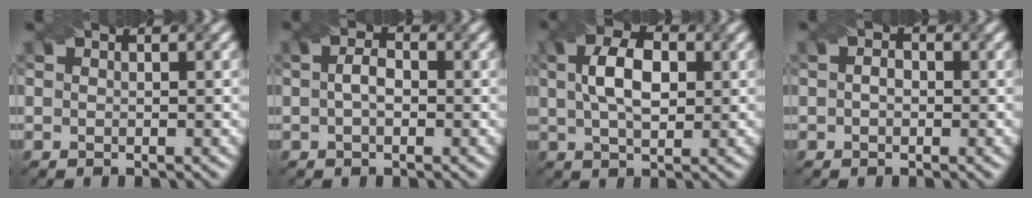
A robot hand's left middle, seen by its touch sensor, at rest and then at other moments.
{"total": 2.1, "force": [-0.1, 1.2, 1.7], "torque": [-0.033, 0.004, -0.004]}
{"total": 5.5, "force": [1.1, 3.0, 4.4], "torque": [-0.086, 0.009, 0.016]}
{"total": 1.7, "force": [0.2, 1.2, 1.1], "torque": [-0.015, -0.002, -0.009]}